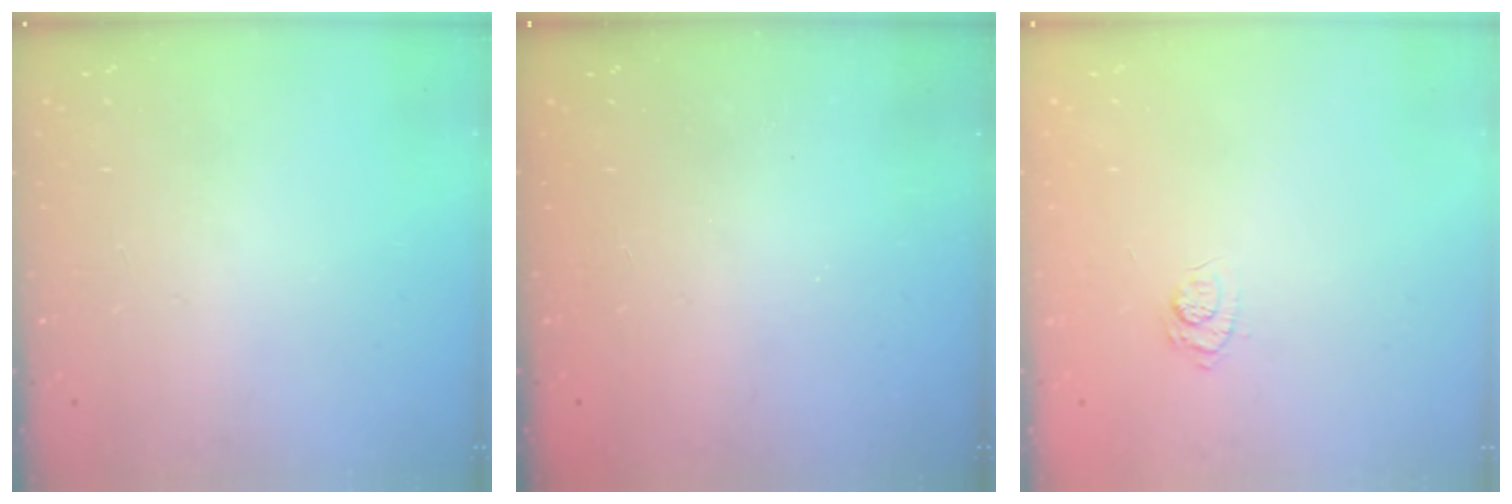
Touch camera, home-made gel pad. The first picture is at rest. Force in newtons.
{"total": 2.2, "press": 2.1, "slide": 0.7}
{"total": 5.0, "press": 4.8, "slide": 1.4}